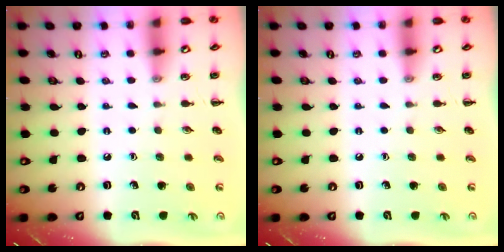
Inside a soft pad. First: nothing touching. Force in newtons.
{"total": 0.0}